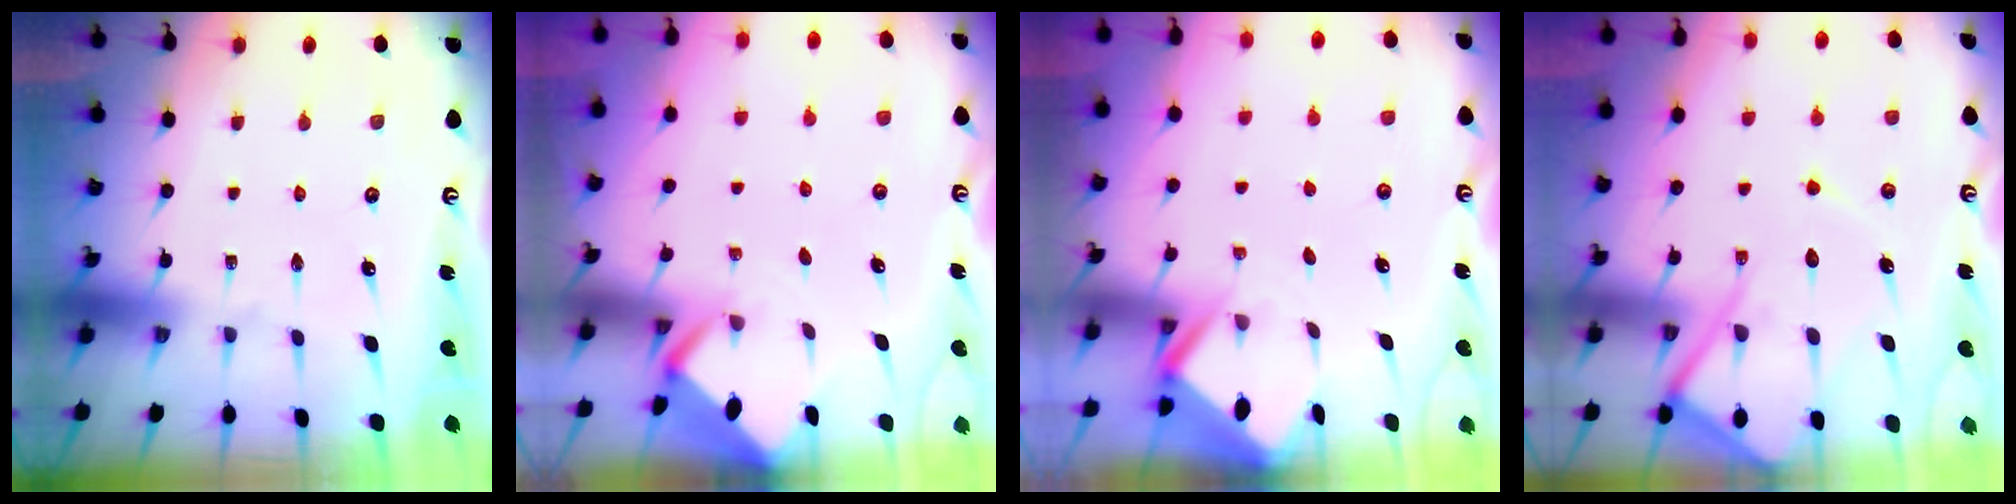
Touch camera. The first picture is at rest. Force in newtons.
{"total": 2.1, "press": 2.1, "slide": 0.0}
{"total": 2.4, "press": 2.4, "slide": 0.1}
{"total": 13.1, "press": 13.1, "slide": 1.3}